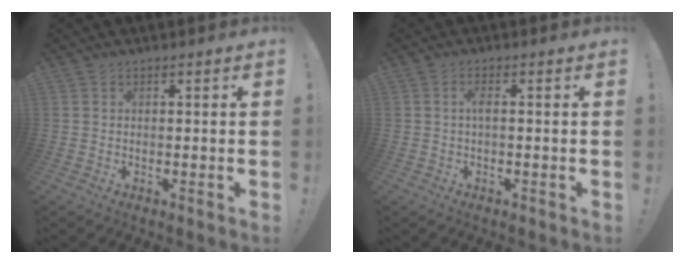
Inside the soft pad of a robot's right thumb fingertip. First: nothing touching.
{"total": 2.3, "force": [-0.2, 0.5, 2.2], "torque": [-0.050, 0.007, -0.004]}